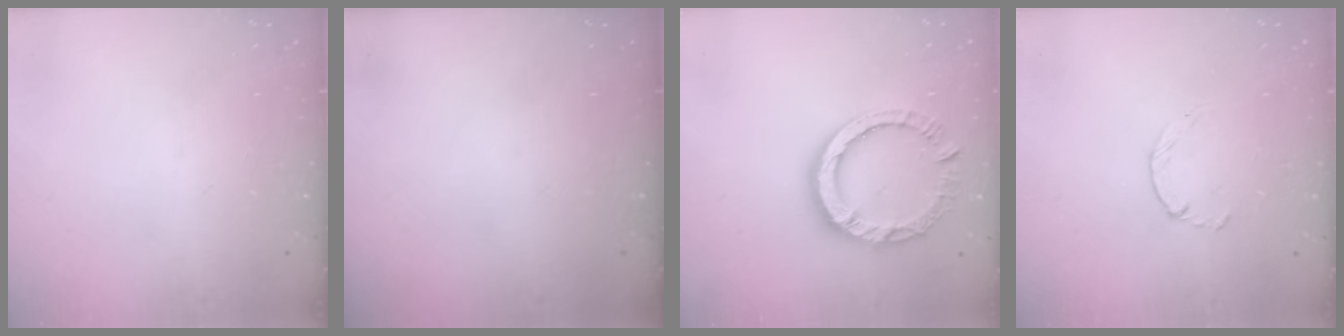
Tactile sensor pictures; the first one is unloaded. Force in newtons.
{"total": 0.0}
{"total": 11.7, "press": 11.6, "slide": 1.4}
{"total": 1.8, "press": 1.7, "slide": 0.3}